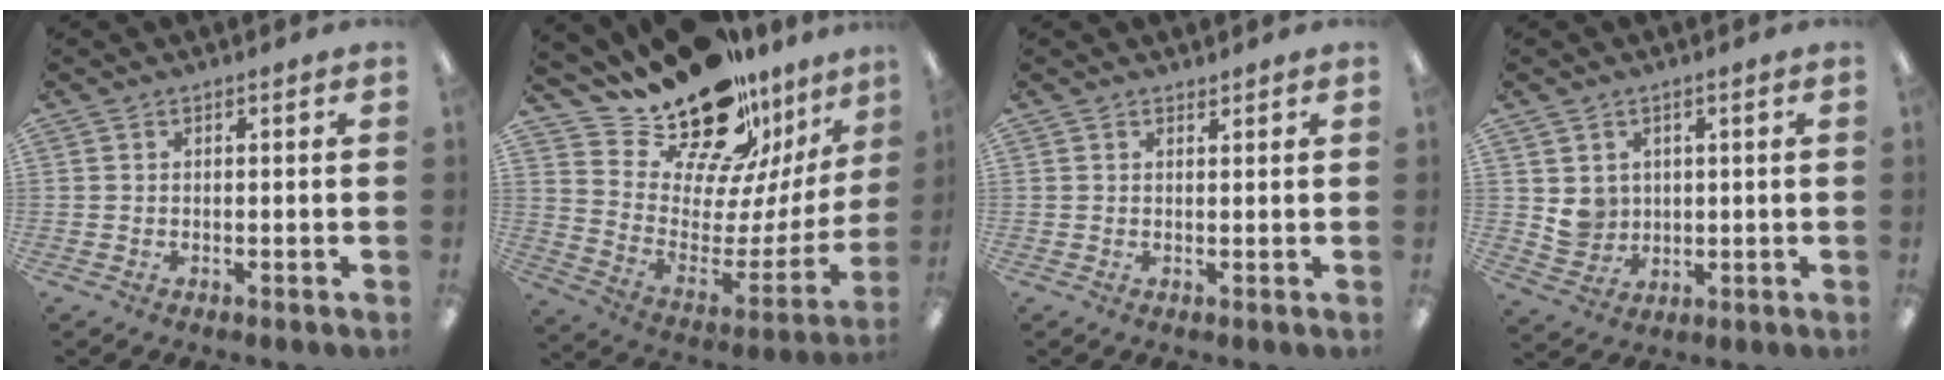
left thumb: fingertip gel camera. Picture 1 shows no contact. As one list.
[{"total": 21.4, "force": [18.8, 7.5, 6.8], "torque": [-0.111, -0.160, 0.331]}, {"total": 0.9, "force": [0.9, 0.3, 0.0], "torque": [0.007, -0.004, 0.016]}, {"total": 5.4, "force": [2.0, 4.9, 0.7], "torque": [-0.006, -0.005, 0.039]}]